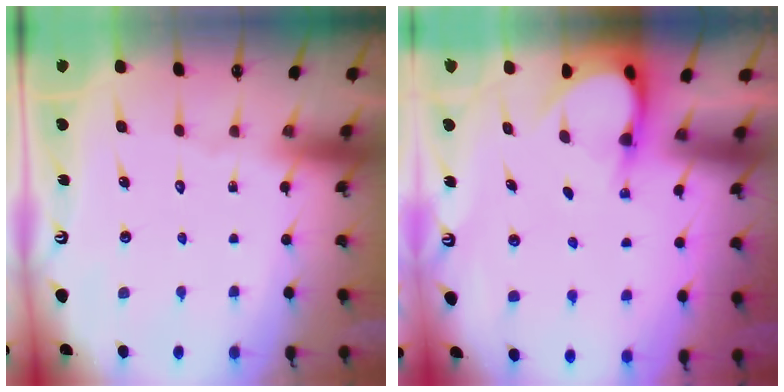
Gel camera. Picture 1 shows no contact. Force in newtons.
{"total": 3.9, "press": 3.9, "slide": 0.3}